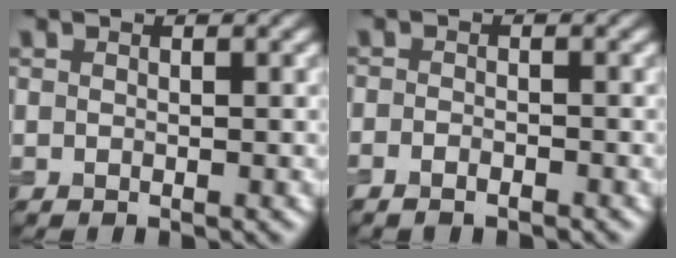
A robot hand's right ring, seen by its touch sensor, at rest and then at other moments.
{"total": 1.3, "force": [-1.2, 0.3, 0.5], "torque": [-0.011, -0.002, -0.026]}